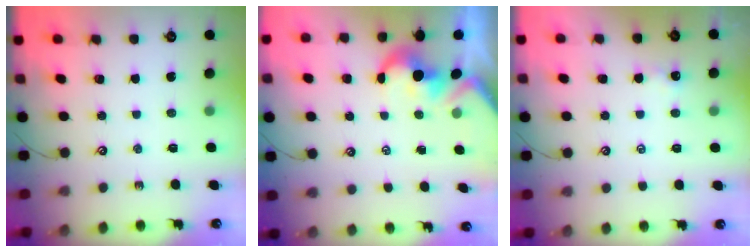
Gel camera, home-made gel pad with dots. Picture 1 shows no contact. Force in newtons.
{"total": 1.7, "press": 1.4, "slide": 1.0}
{"total": 2.0, "press": 2.0, "slide": 0.2}